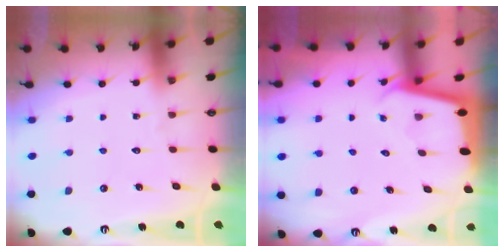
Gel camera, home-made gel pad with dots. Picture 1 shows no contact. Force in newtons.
{"total": 1.9, "press": 1.9, "slide": 0.1}